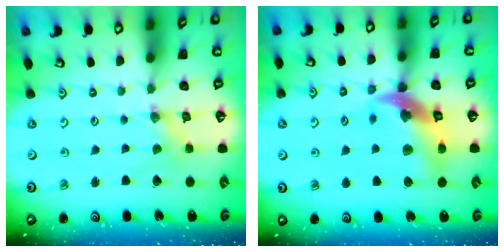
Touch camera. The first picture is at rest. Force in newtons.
{"total": 14.7, "press": 14.5, "slide": 2.1}